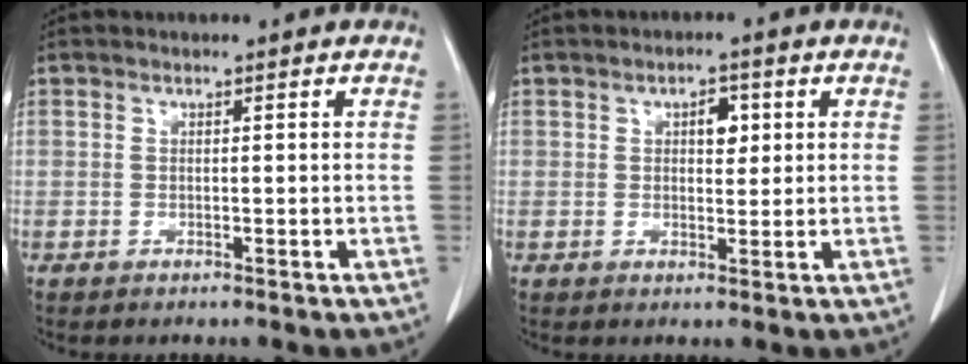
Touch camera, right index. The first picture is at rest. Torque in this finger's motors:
{"motor_torque": [0.06, 0.04, 0.00, 0.03]}